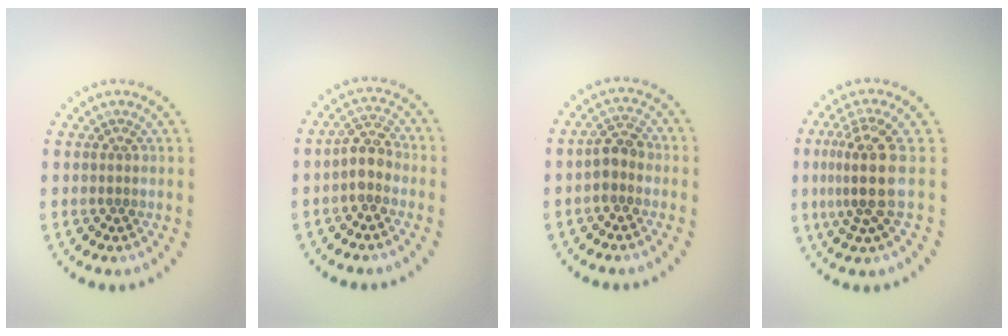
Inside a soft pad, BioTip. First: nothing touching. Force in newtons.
{"total": 2.3, "press": 2.1, "slide": 1.0}
{"total": 2.3, "press": 2.1, "slide": 0.9}
{"total": 4.2, "press": 3.1, "slide": 2.8}